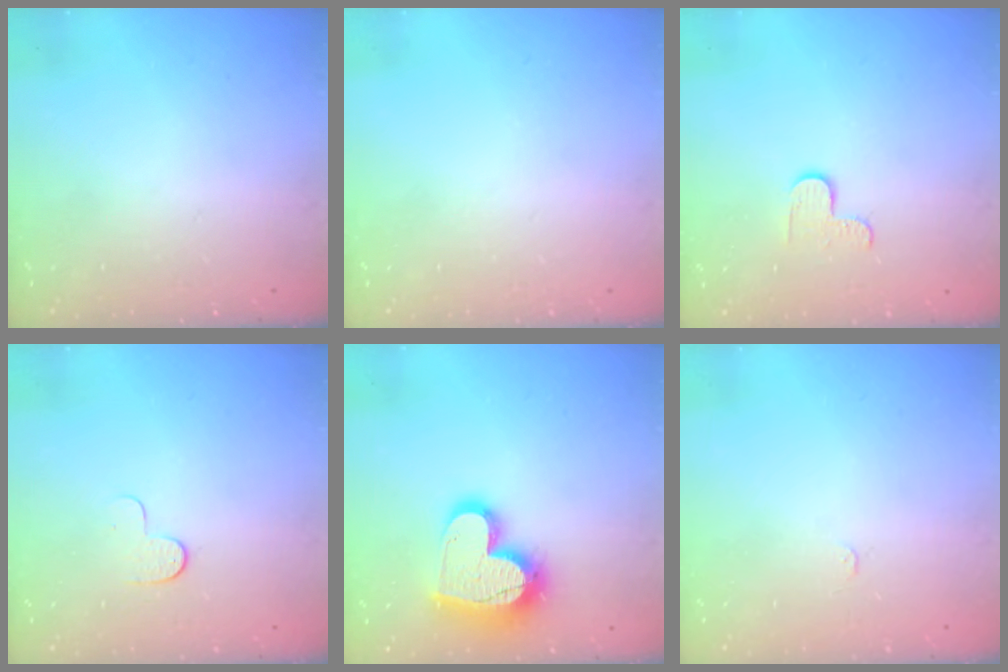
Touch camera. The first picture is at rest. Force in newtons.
{"total": 0.0}
{"total": 2.9, "press": 2.9, "slide": 0.3}
{"total": 3.9, "press": 3.9, "slide": 0.3}
{"total": 17.9, "press": 17.9, "slide": 1.5}
{"total": 2.4, "press": 2.4, "slide": 0.3}